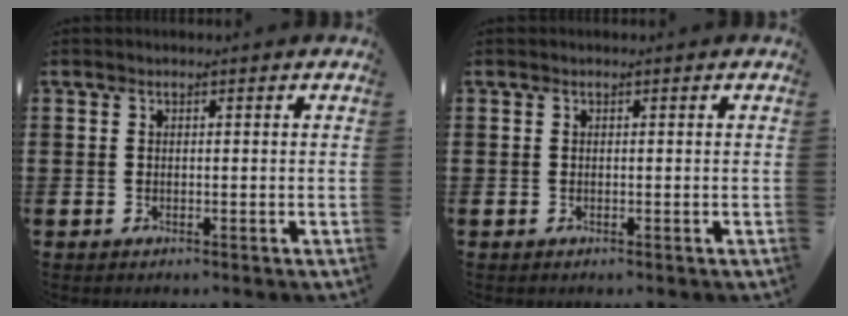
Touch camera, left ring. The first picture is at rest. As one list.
[{"total": 0.0}]